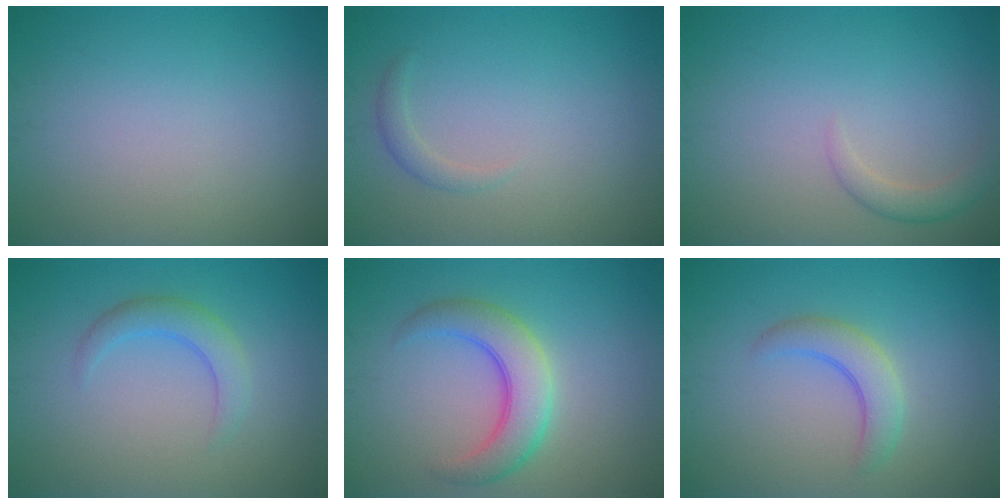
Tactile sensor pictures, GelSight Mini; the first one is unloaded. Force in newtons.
{"total": 1.1, "press": 1.1, "slide": 0.0}
{"total": 1.7, "press": 1.7, "slide": 0.1}
{"total": 2.4, "press": 2.4, "slide": 0.0}
{"total": 5.0, "press": 5.0, "slide": 0.1}
{"total": 3.0, "press": 3.0, "slide": 0.3}